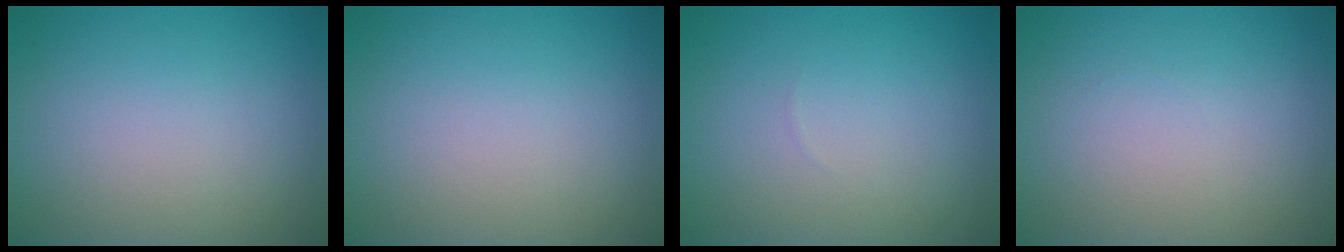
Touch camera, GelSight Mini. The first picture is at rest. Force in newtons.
{"total": 0.0}
{"total": 0.0}
{"total": 0.0}